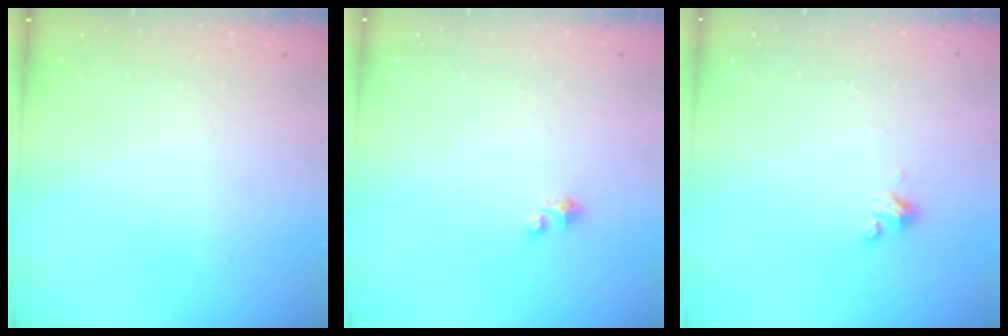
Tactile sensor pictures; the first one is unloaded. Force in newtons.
{"total": 2.1, "press": 2.1, "slide": 0.1}
{"total": 3.4, "press": 3.4, "slide": 0.3}